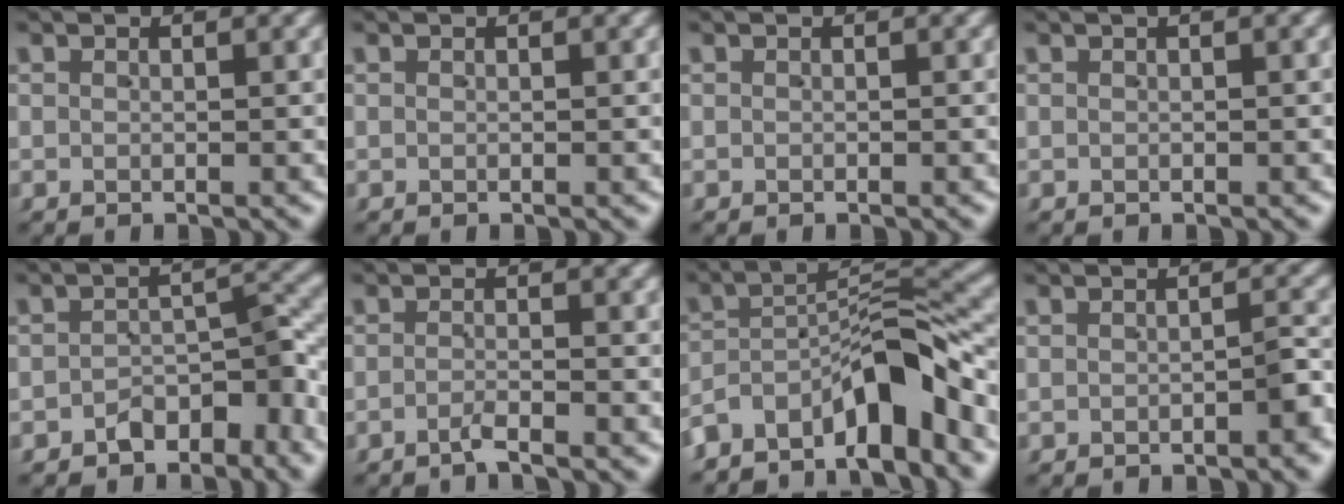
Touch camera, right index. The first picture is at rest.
{"total": 0.0}
{"total": 0.0}
{"total": 0.5, "force": [0.2, 0.1, 0.5], "torque": [-0.006, 0.008, 0.000]}
{"total": 3.9, "force": [-3.1, 1.3, 2.0], "torque": [-0.012, 0.012, -0.054]}
{"total": 1.7, "force": [-1.6, -0.3, 0.4], "torque": [-0.004, 0.001, -0.032]}
{"total": 8.4, "force": [-5.1, 3.5, 5.8], "torque": [-0.091, -0.008, -0.077]}
{"total": 1.5, "force": [-1.1, 0.3, 1.1], "torque": [-0.013, 0.004, -0.020]}